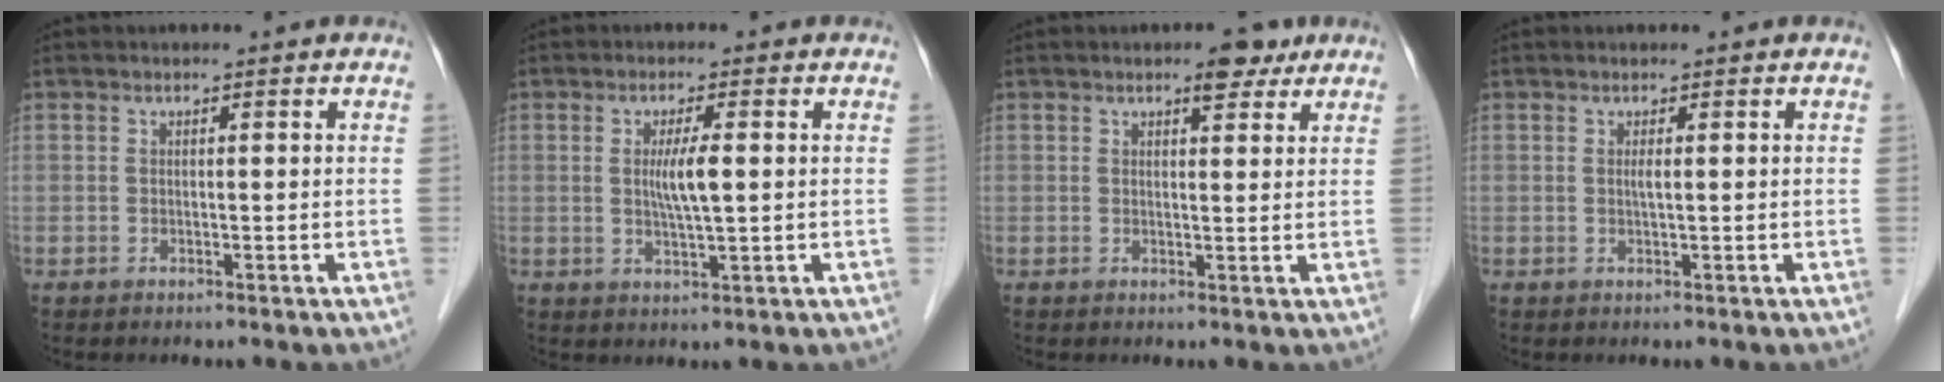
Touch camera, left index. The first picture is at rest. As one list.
[{"total": 4.2, "force": [0.4, 0.3, 4.1], "torque": [-0.075, -0.006, 0.007]}, {"total": 3.5, "force": [2.4, 1.3, 2.1], "torque": [-0.028, 0.004, 0.032]}, {"total": 0.7, "force": [0.2, 0.0, 0.6], "torque": [-0.015, -0.001, 0.005]}]